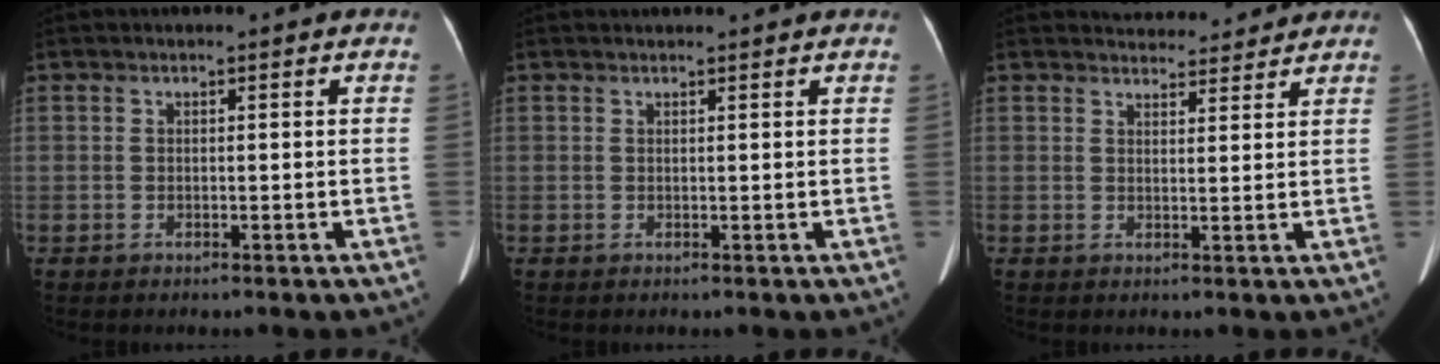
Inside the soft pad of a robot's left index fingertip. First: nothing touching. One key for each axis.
{"total": 3.0, "fx": 2.9, "fy": 0.1, "fz": 0.7, "tx": -0.008, "ty": 0.022, "tz": 0.036}
{"total": 5.4, "fx": 5.1, "fy": 1.6, "fz": 0.1, "tx": 0.002, "ty": 0.004, "tz": 0.058}